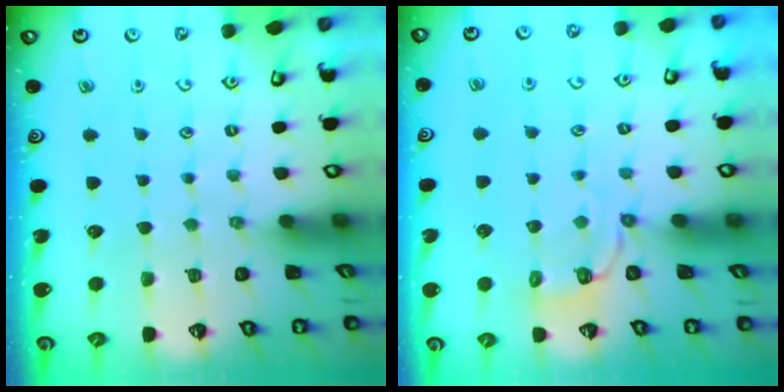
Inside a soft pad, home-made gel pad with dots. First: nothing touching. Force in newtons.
{"total": 3.3, "press": 1.8, "slide": 2.7}